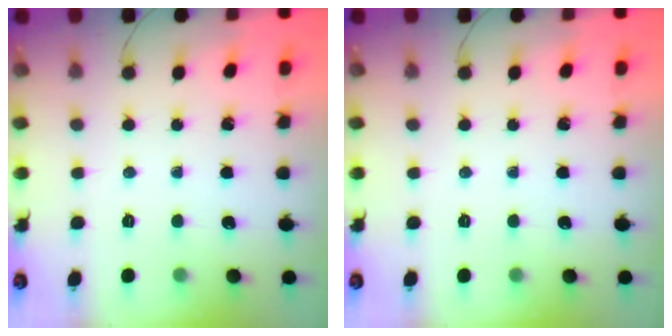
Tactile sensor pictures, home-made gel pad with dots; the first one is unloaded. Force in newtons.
{"total": 0.0}